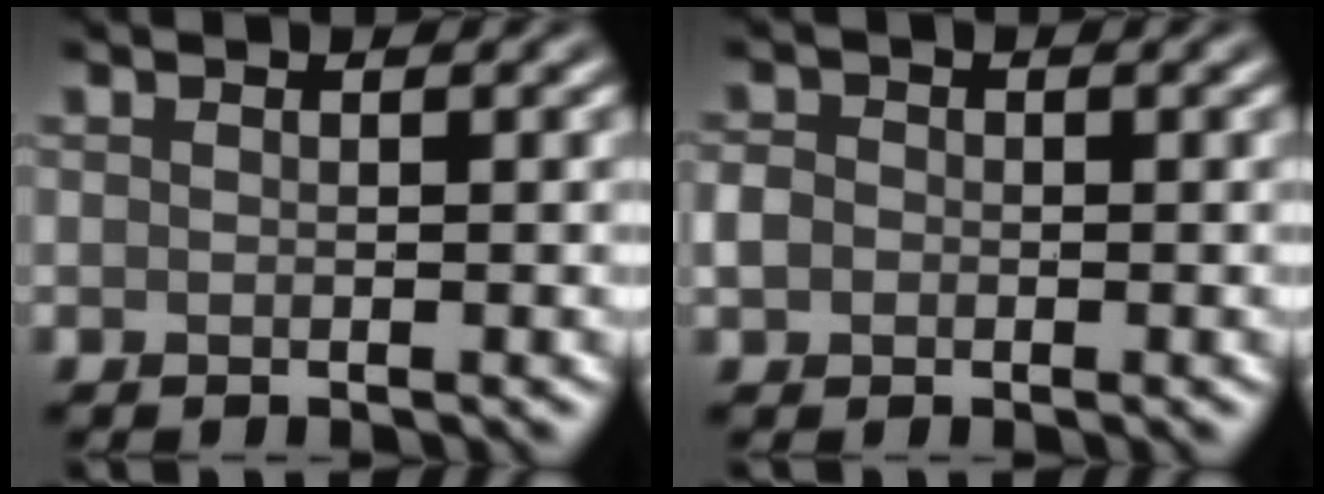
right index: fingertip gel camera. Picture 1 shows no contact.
{"total": 1.6, "force": [-0.3, 1.4, 0.6], "torque": [-0.010, 0.000, -0.014]}